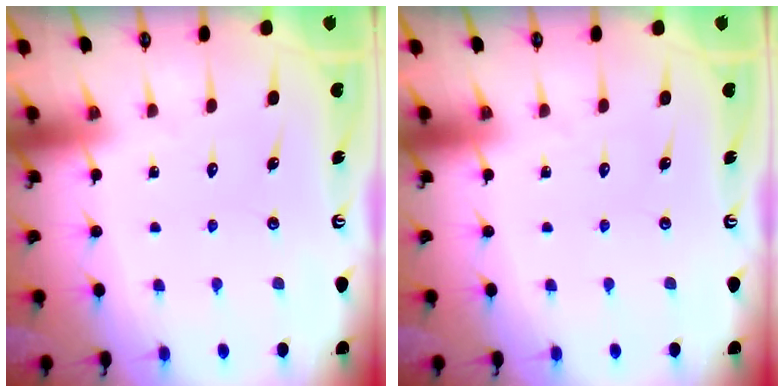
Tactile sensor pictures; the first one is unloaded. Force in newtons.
{"total": 0.0}